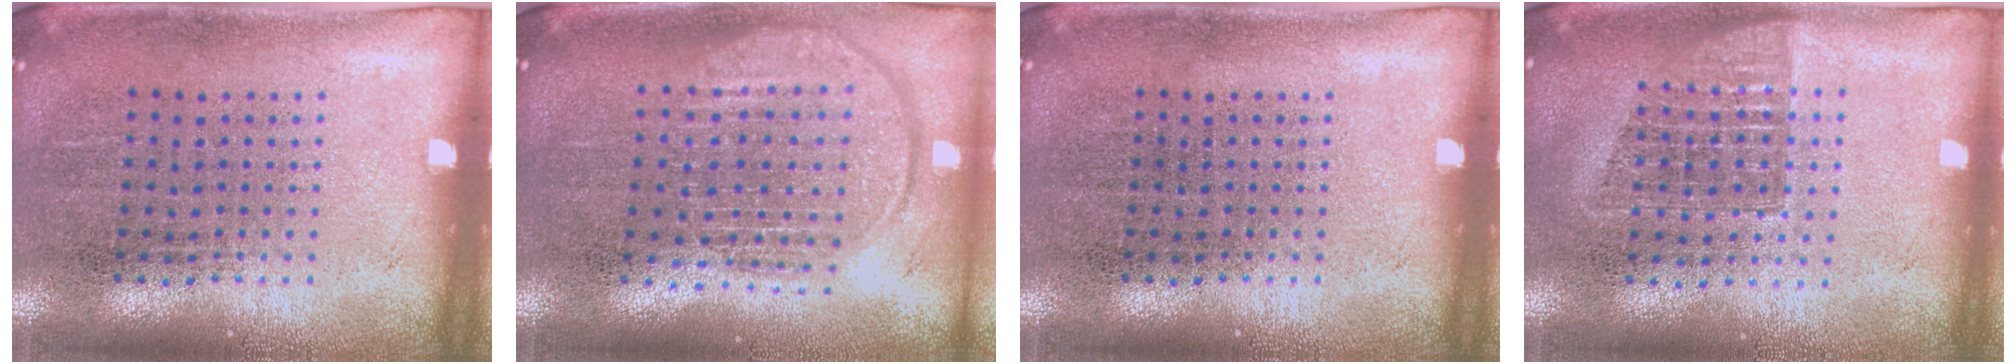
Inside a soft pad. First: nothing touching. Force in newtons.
{"total": 1.9, "press": 1.6, "slide": 0.9}
{"total": 0.0}
{"total": 1.2, "press": 1.0, "slide": 0.6}